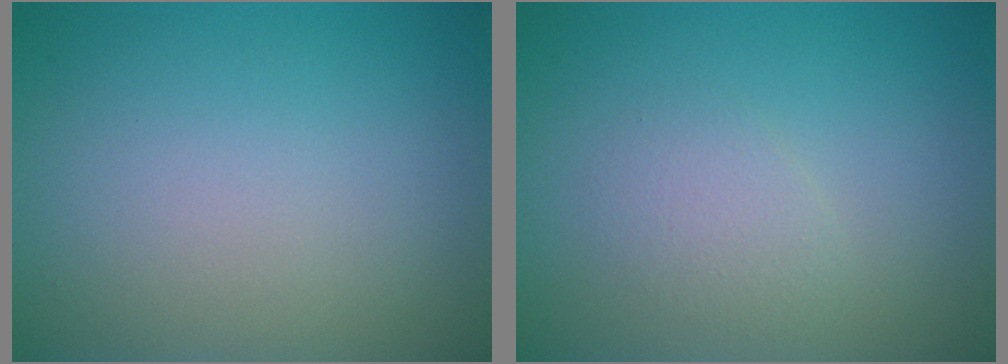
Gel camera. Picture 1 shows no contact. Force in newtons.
{"total": 1.6, "press": 1.6, "slide": 0.0}